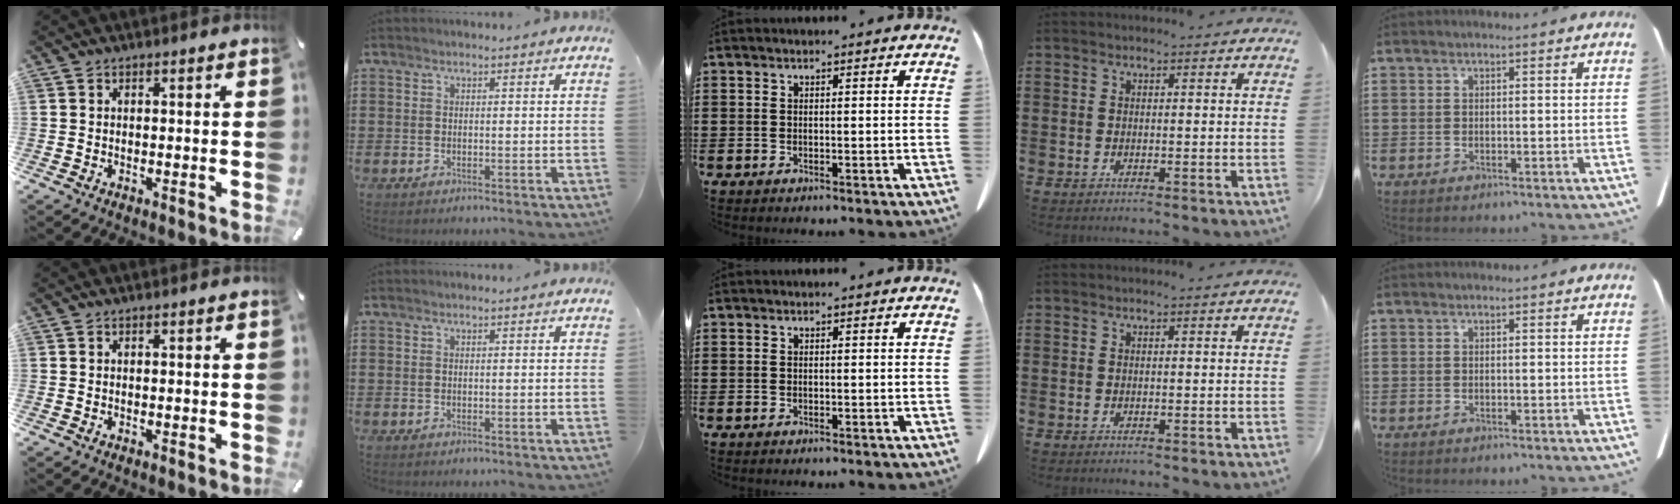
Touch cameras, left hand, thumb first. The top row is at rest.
{}